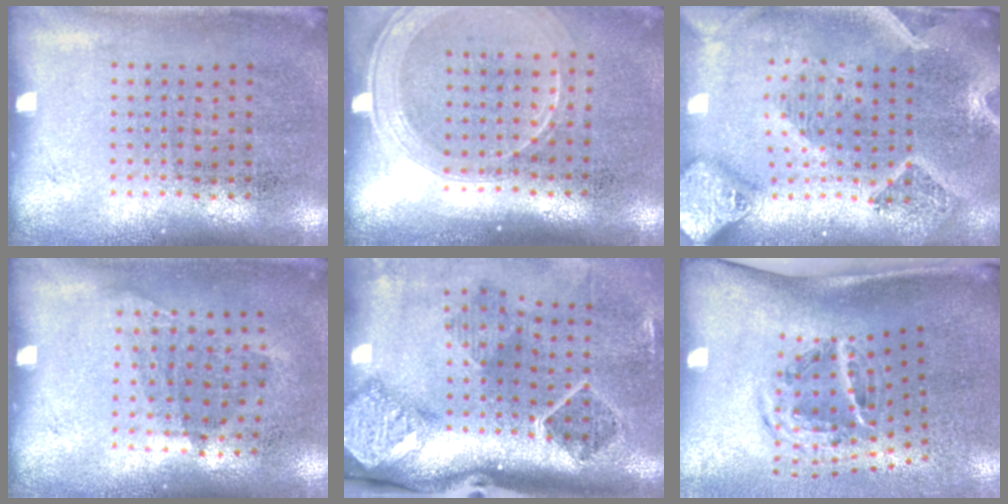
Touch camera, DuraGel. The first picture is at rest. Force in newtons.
{"total": 1.8, "press": 1.6, "slide": 0.8}
{"total": 3.5, "press": 2.8, "slide": 2.0}
{"total": 1.1, "press": 0.8, "slide": 0.7}
{"total": 2.9, "press": 1.9, "slide": 2.2}
{"total": 2.0, "press": 1.2, "slide": 1.5}